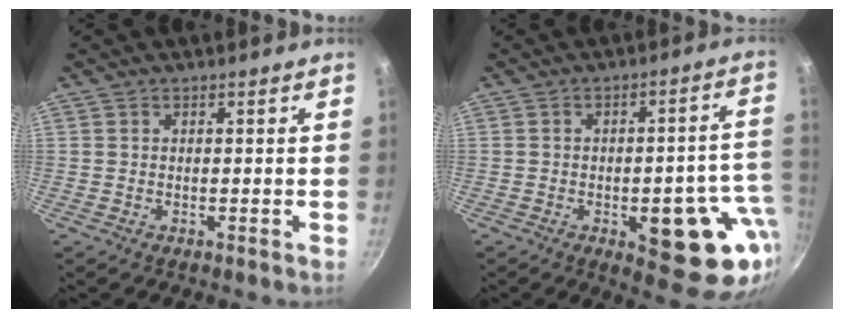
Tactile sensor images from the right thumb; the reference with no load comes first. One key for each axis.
{"total": 17.1, "fx": -4.6, "fy": 7.5, "fz": 14.7, "tx": -0.125, "ty": 0.021, "tz": -0.055}